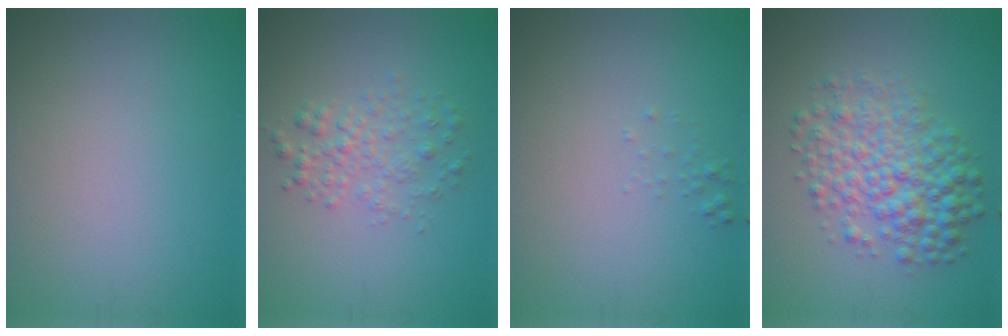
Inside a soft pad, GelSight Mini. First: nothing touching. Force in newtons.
{"total": 2.5, "press": 2.5, "slide": 0.0}
{"total": 0.5, "press": 0.5, "slide": 0.0}
{"total": 6.1, "press": 6.1, "slide": 0.0}